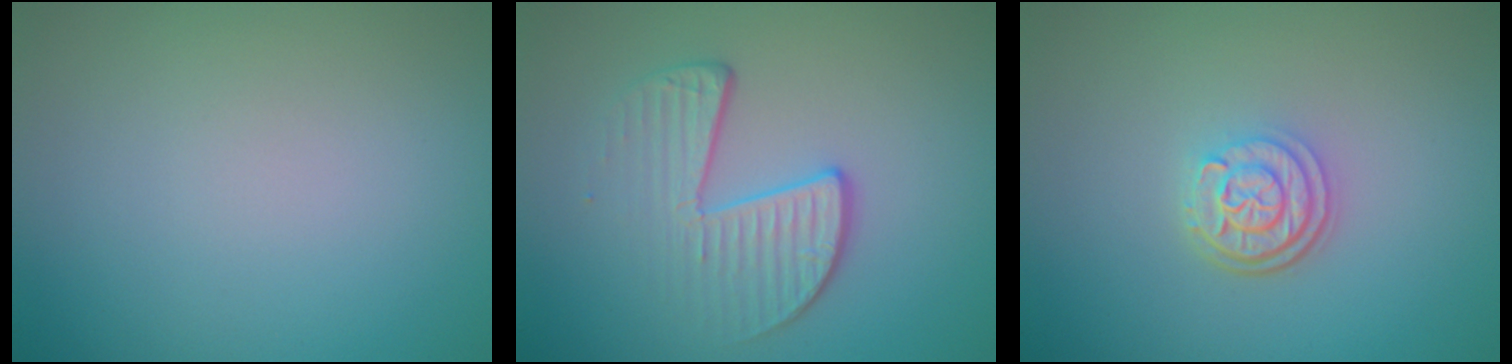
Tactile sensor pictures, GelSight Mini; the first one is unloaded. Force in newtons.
{"total": 3.8, "press": 2.8, "slide": 2.6}
{"total": 3.0, "press": 2.4, "slide": 1.8}